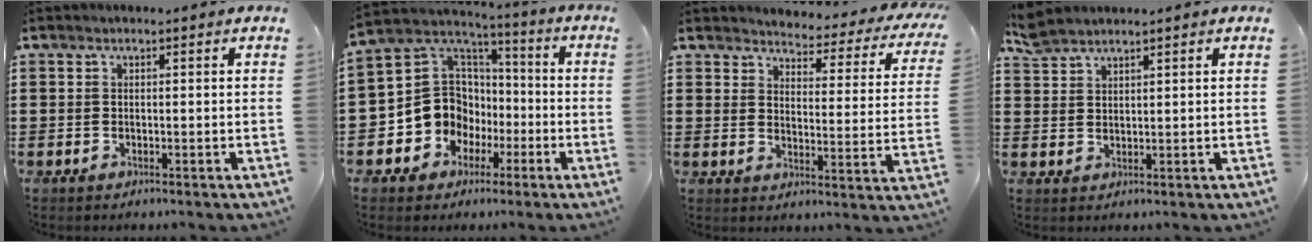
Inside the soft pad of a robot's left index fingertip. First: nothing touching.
{"total": 10.8, "force": [-2.8, 9.8, 3.6], "torque": [-0.118, -0.002, -0.048]}
{"total": 3.3, "force": [3.2, 0.3, 0.6], "torque": [-0.026, -0.033, 0.047]}
{"total": 3.0, "force": [2.8, 0.8, 0.8], "torque": [-0.025, -0.002, 0.053]}